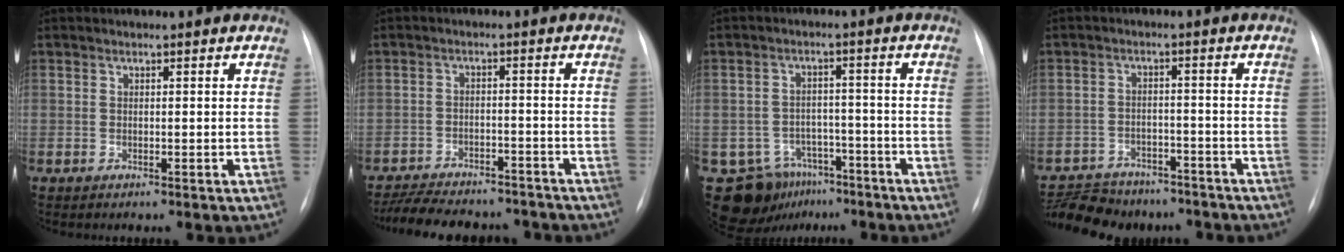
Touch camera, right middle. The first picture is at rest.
{"total": 14.8, "force": [-13.2, 4.3, 5.2], "torque": [-0.105, 0.006, -0.184]}
{"total": 11.5, "force": [-7.7, 8.0, 2.8], "torque": [-0.050, 0.023, -0.106]}
{"total": 14.0, "force": [-12.0, 6.3, 3.8], "torque": [-0.078, 0.012, -0.160]}